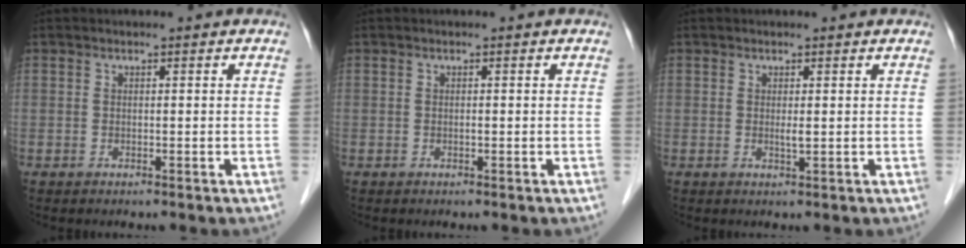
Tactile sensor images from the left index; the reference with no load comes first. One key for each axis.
{"total": 0.0}
{"total": 1.0, "fx": 0.2, "fy": 0.2, "fz": 0.9, "tx": -0.022, "ty": -0.003, "tz": 0.003}